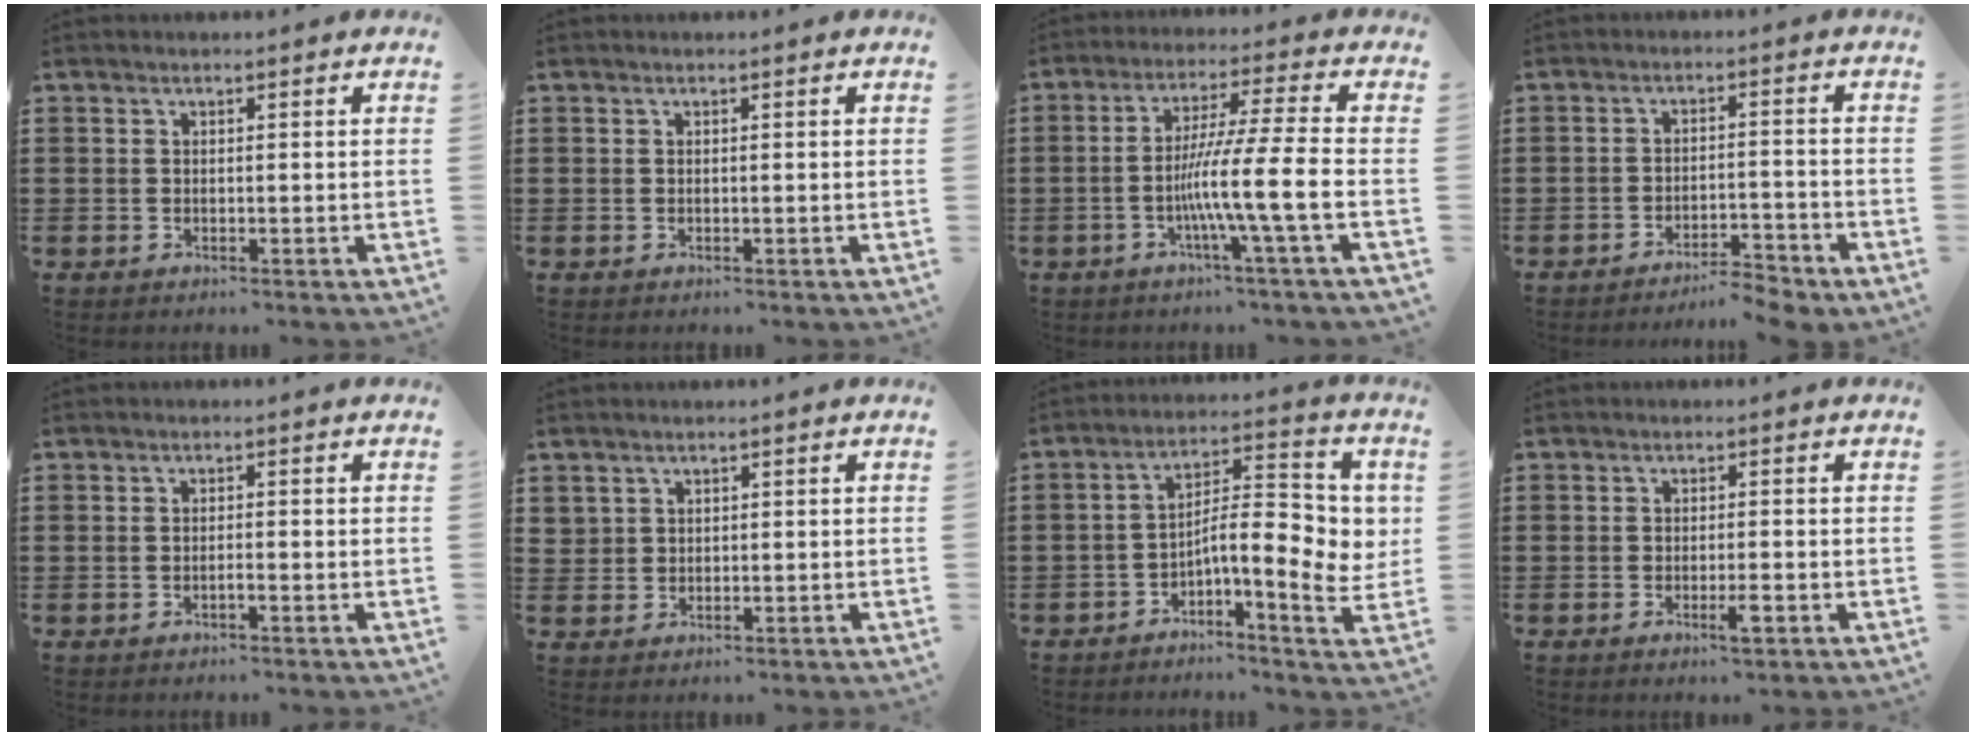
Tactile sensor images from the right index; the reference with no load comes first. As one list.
[{"total": 0.0}, {"total": 10.4, "force": [-3.0, -0.4, 9.9], "torque": [-0.176, -0.005, -0.060]}, {"total": 4.0, "force": [-3.9, 0.1, 1.0], "torque": [-0.021, -0.001, -0.081]}, {"total": 0.9, "force": [-0.4, 0.1, 0.8], "torque": [-0.014, -0.002, -0.007]}, {"total": 1.6, "force": [1.1, 1.2, 0.0], "torque": [-0.006, 0.006, 0.023]}, {"total": 9.5, "force": [-0.2, 3.1, 8.9], "torque": [-0.138, -0.017, -0.010]}, {"total": 2.5, "force": [-1.2, 0.3, 2.1], "torque": [-0.036, -0.002, -0.021]}]